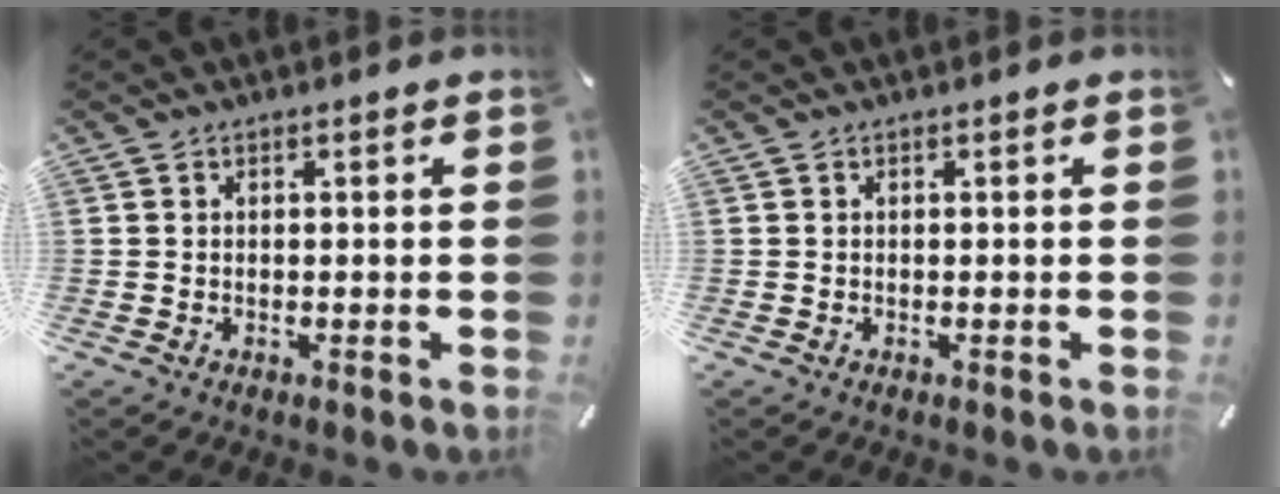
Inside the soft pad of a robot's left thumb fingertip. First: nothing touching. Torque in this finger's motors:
{"motor_torque": [-0.11, -0.08, 0.00, -0.01, 0.00]}